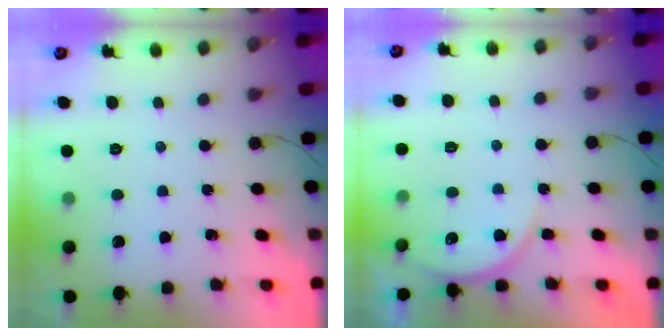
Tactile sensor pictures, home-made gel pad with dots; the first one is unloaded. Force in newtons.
{"total": 5.8, "press": 5.8, "slide": 0.7}